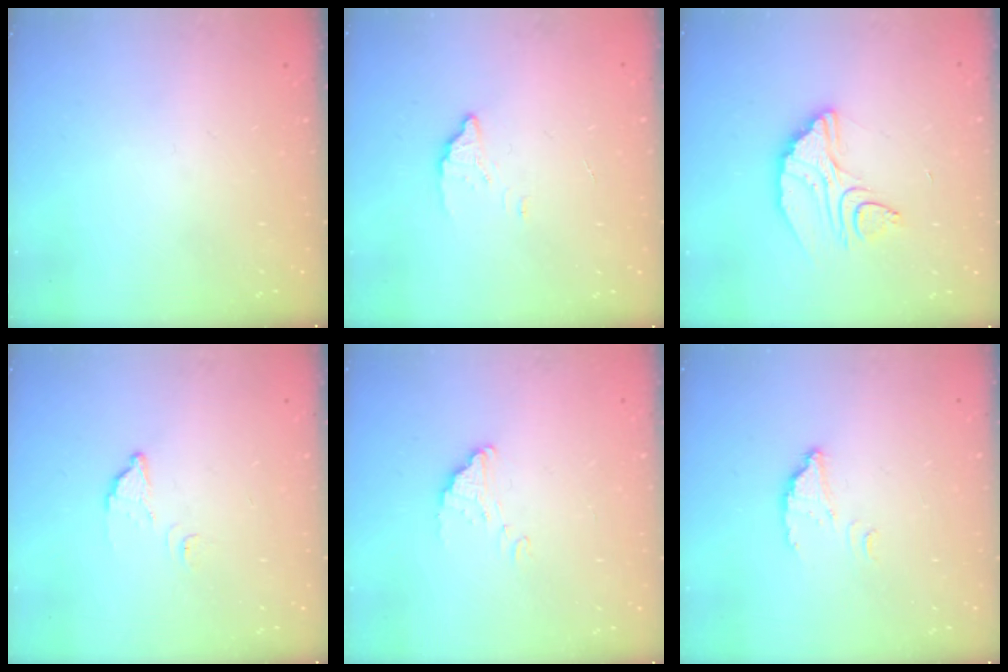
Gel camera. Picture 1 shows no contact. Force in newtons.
{"total": 1.8, "press": 1.7, "slide": 0.1}
{"total": 10.8, "press": 10.8, "slide": 1.0}
{"total": 2.1, "press": 2.1, "slide": 0.1}
{"total": 1.9, "press": 1.9, "slide": 0.0}
{"total": 2.5, "press": 2.5, "slide": 0.2}